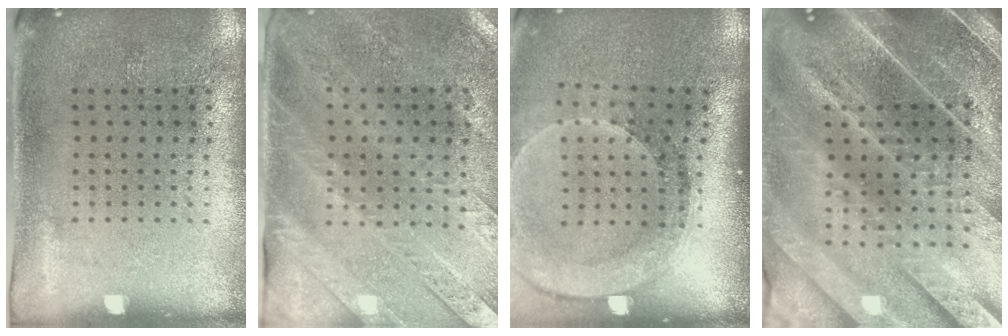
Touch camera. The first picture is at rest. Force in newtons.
{"total": 3.0, "press": 2.6, "slide": 1.4}
{"total": 2.6, "press": 2.0, "slide": 1.7}
{"total": 5.5, "press": 4.7, "slide": 2.9}